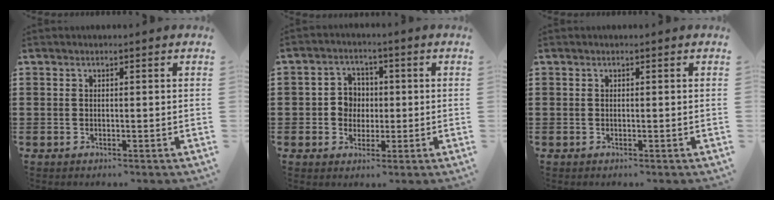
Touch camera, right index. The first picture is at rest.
{"total": 4.3, "force": [-0.1, 3.9, 1.8], "torque": [-0.048, 0.011, -0.005]}
{"total": 0.0}